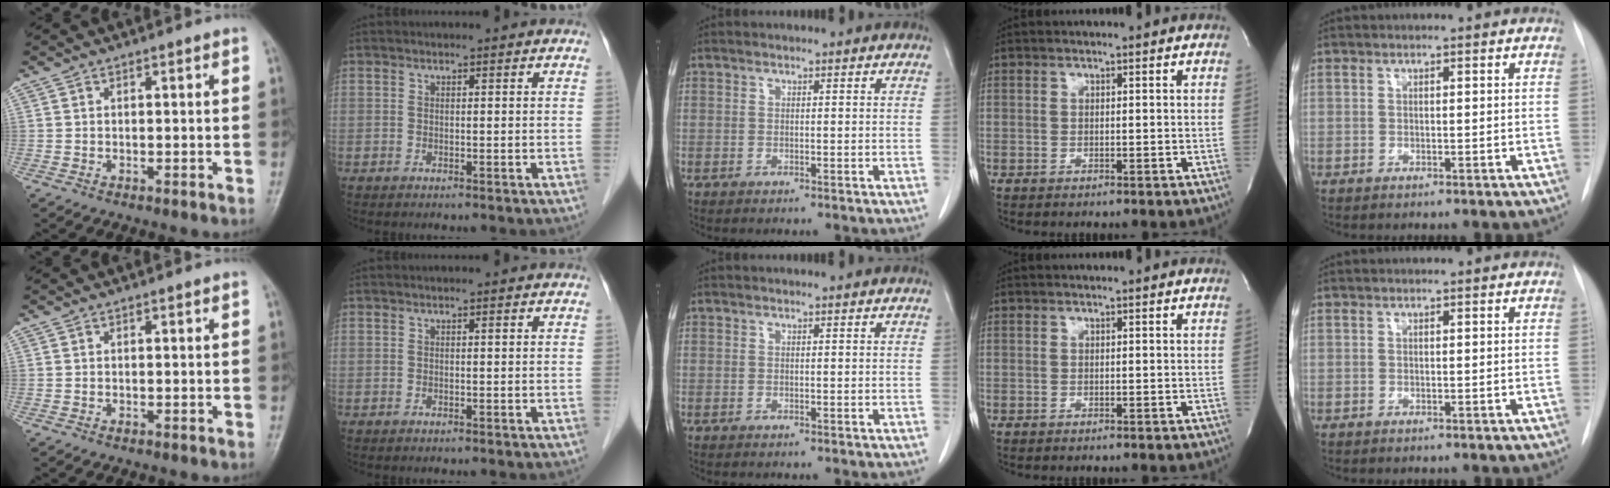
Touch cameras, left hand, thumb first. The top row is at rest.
{}